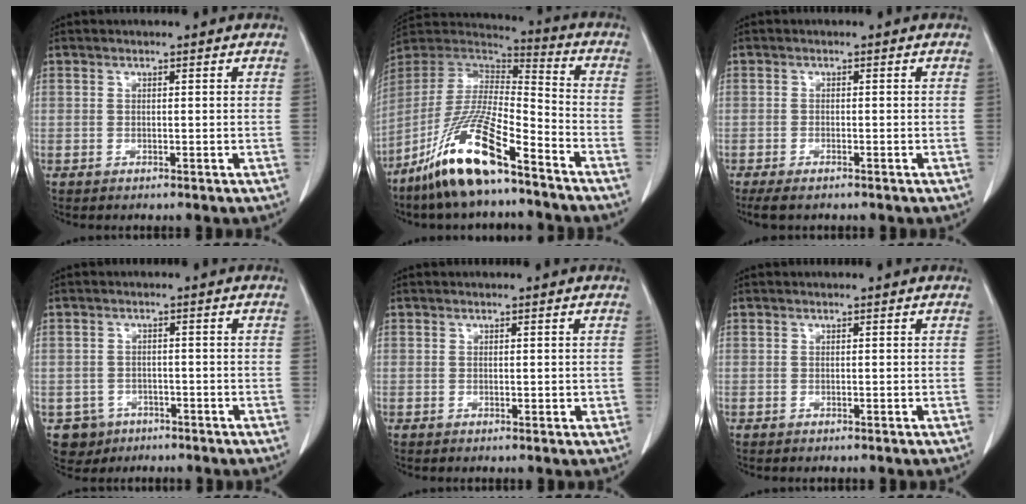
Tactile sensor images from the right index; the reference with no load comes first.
{"total": 17.1, "force": [-11.5, 2.3, 12.4], "torque": [-0.263, -0.022, -0.218]}
{"total": 3.4, "force": [-2.7, 0.8, 1.9], "torque": [-0.033, -0.009, -0.040]}
{"total": 4.2, "force": [-2.3, 3.5, 0.1], "torque": [-0.002, 0.009, -0.032]}
{"total": 1.1, "force": [0.1, 0.7, 0.9], "torque": [-0.011, -0.001, 0.005]}
{"total": 0.0}